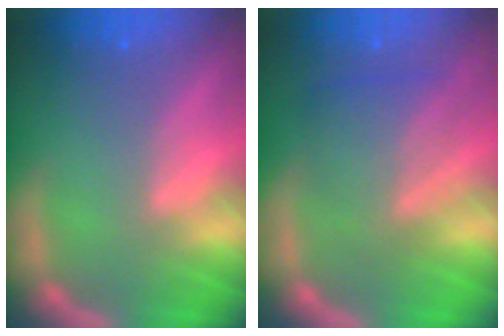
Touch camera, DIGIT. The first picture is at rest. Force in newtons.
{"total": 5.5}